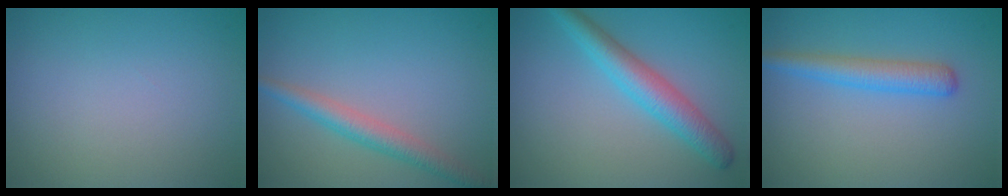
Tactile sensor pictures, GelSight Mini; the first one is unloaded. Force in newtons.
{"total": 2.8, "press": 2.8, "slide": 0.1}
{"total": 4.2, "press": 4.2, "slide": 0.1}
{"total": 2.8, "press": 2.8, "slide": 0.1}